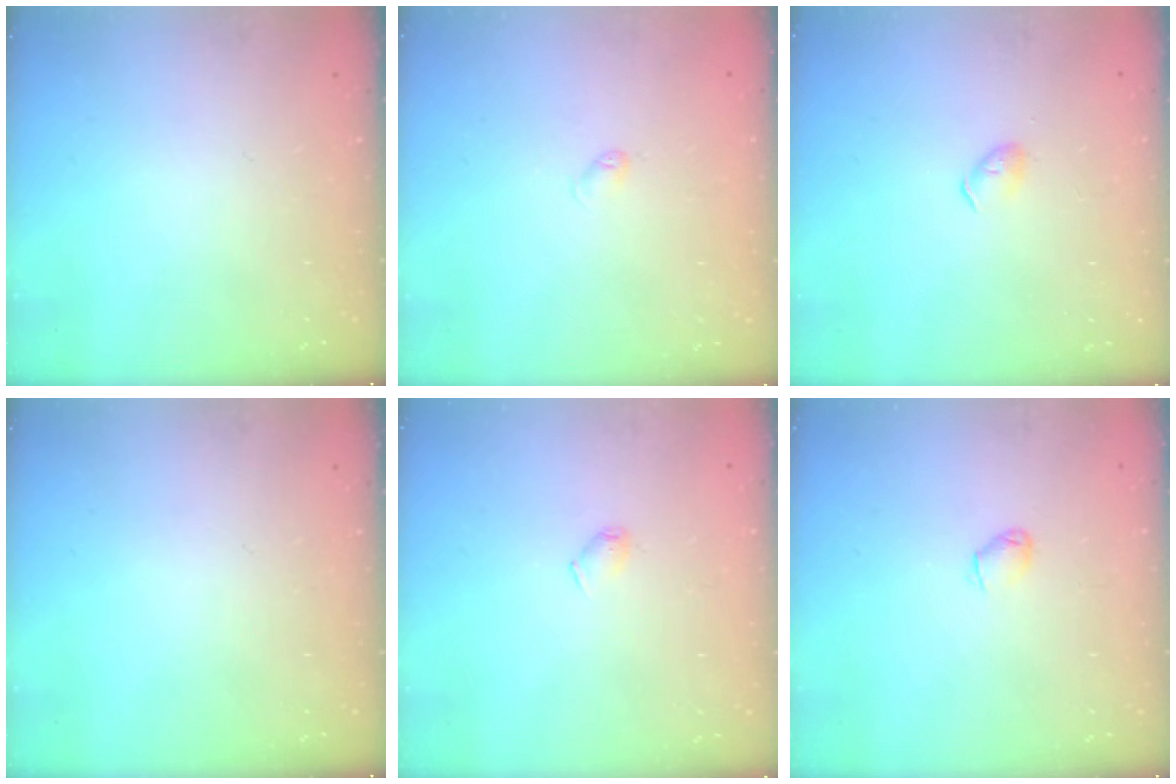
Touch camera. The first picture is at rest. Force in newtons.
{"total": 2.6, "press": 2.6, "slide": 0.4}
{"total": 3.6, "press": 3.5, "slide": 0.6}
{"total": 0.0}
{"total": 4.2, "press": 4.1, "slide": 0.8}
{"total": 2.0, "press": 2.0, "slide": 0.4}